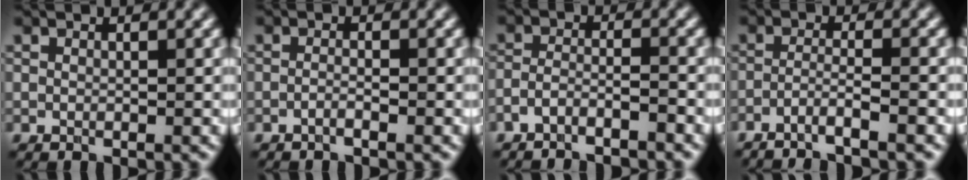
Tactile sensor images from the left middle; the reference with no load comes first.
{"total": 0.9, "force": [-0.6, 0.1, 0.6], "torque": [-0.013, -0.002, -0.013]}
{"total": 2.5, "force": [-2.2, 0.4, 1.1], "torque": [-0.020, 0.003, -0.047]}
{"total": 3.1, "force": [-2.1, 0.3, 2.2], "torque": [-0.027, 0.002, -0.055]}